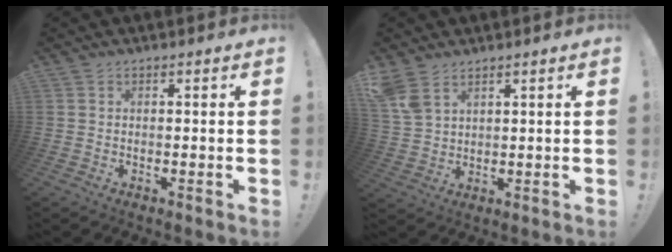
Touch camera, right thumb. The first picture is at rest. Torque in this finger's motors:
{"motor_torque": [0.03, 0.87, 0.69, 0.29, 0.01]}